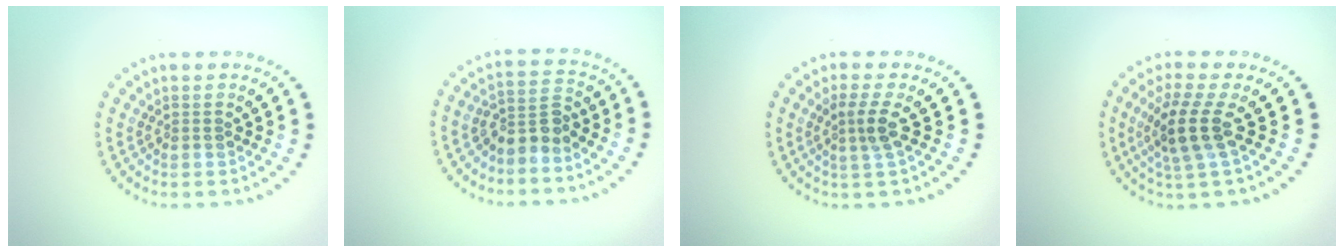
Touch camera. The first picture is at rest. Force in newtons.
{"total": 2.6, "press": 1.9, "slide": 1.7}
{"total": 2.4, "press": 1.8, "slide": 1.6}
{"total": 3.7, "press": 2.8, "slide": 2.3}